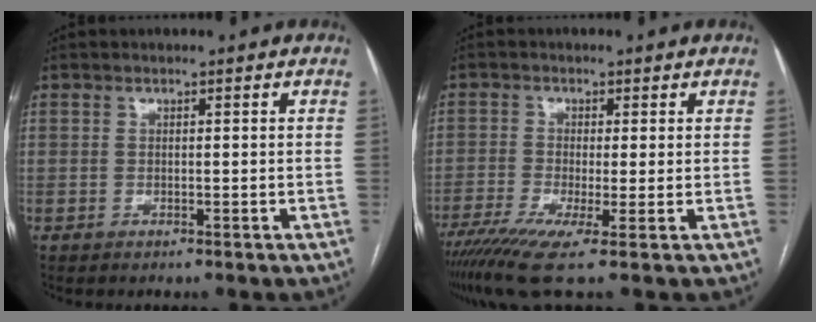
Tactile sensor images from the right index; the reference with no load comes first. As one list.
[{"total": 8.5, "force": [-5.1, 0.2, 6.8], "torque": [-0.116, -0.020, -0.089]}]